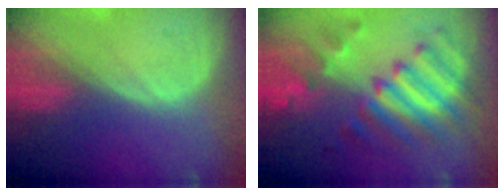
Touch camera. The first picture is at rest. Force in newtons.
{"total": 9.9, "press": 9.9, "slide": 0.7}